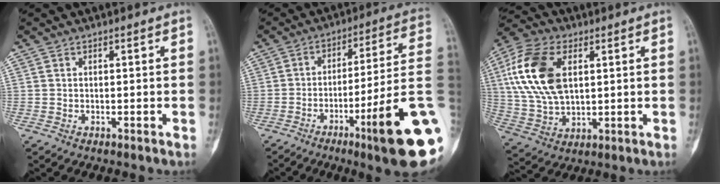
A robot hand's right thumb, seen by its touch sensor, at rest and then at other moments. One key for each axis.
{"total": 19.4, "fx": -6.8, "fy": 1.2, "fz": 18.1, "tx": -0.216, "ty": 0.023, "tz": -0.103}
{"total": 17.0, "fx": 4.2, "fy": 10.0, "fz": 13.0, "tx": -0.259, "ty": 0.004, "tz": 0.083}